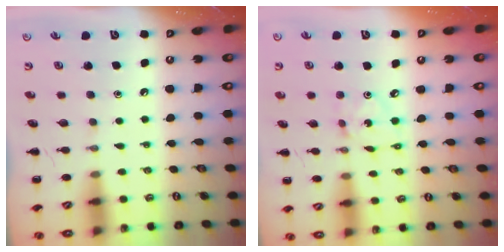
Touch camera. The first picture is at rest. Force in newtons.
{"total": 2.3, "press": 2.3, "slide": 0.1}